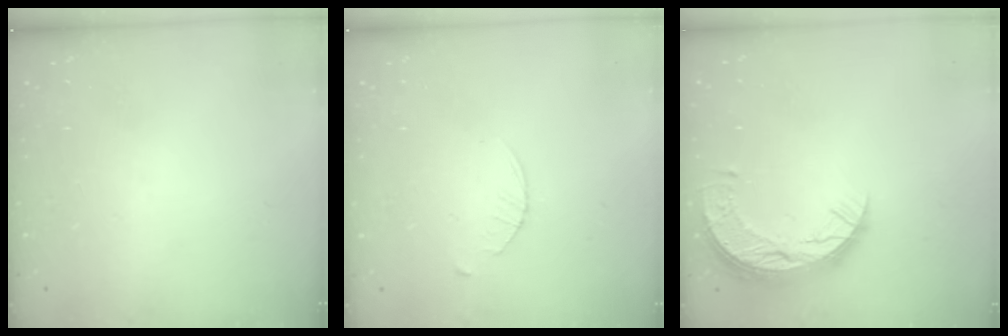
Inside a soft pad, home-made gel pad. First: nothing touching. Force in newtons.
{"total": 2.9, "press": 2.9, "slide": 0.4}
{"total": 10.7, "press": 10.7, "slide": 0.8}